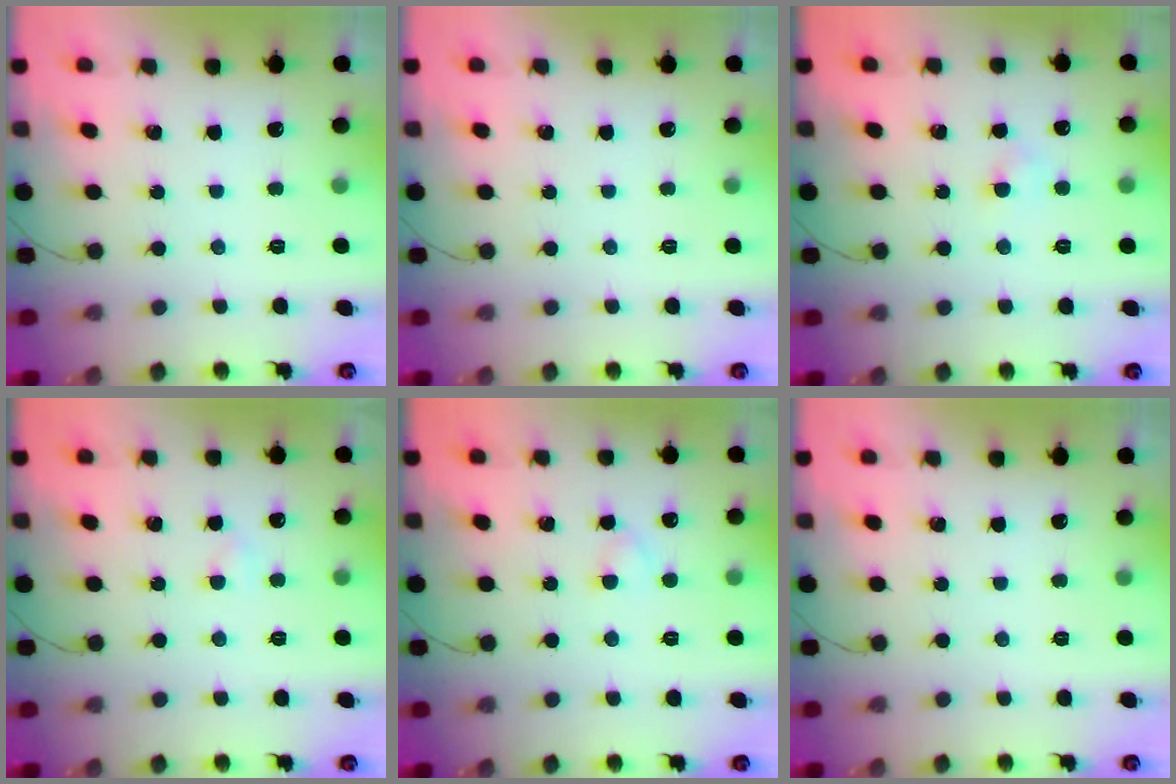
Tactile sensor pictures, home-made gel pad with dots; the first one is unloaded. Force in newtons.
{"total": 0.0}
{"total": 2.9, "press": 2.7, "slide": 1.1}
{"total": 2.4, "press": 2.3, "slide": 0.8}
{"total": 2.2, "press": 1.9, "slide": 1.1}
{"total": 0.0}